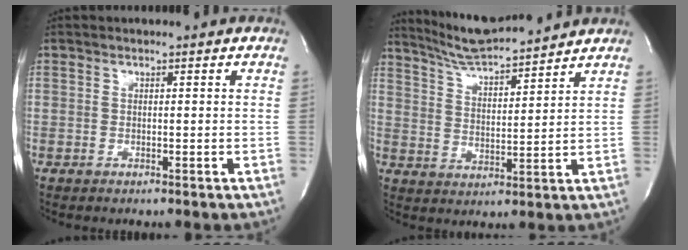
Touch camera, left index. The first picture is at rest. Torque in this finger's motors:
{"motor_torque": [-0.19, 0.03, 0.09, 0.09]}